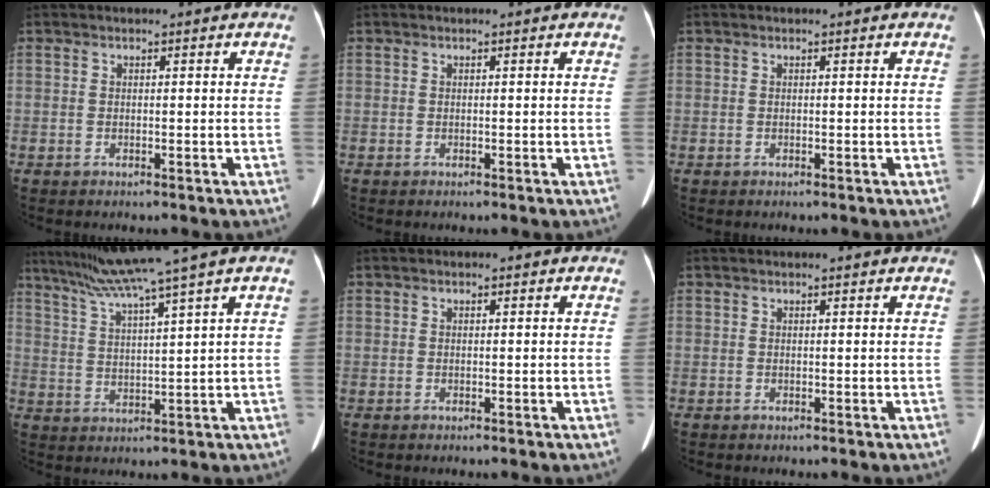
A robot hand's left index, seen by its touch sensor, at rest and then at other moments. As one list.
[{"total": 0.0}, {"total": 0.0}, {"total": 11.7, "force": [8.7, -2.6, 7.4], "torque": [-0.125, 0.013, 0.144]}, {"total": 0.0}, {"total": 1.5, "force": [1.4, 0.1, 0.5], "torque": [-0.011, 0.010, 0.016]}]